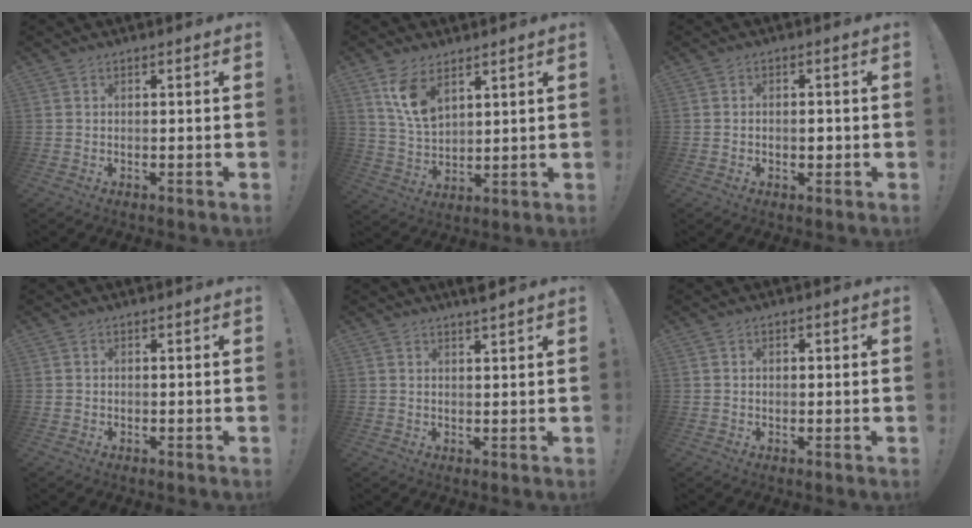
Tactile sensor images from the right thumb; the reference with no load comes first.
{"total": 9.9, "force": [6.0, 5.1, 6.1], "torque": [-0.122, -0.024, 0.114]}
{"total": 2.3, "force": [-0.7, 1.7, 1.4], "torque": [-0.011, 0.000, -0.015]}
{"total": 0.6, "force": [-0.2, 0.6, 0.2], "torque": [-0.006, 0.003, -0.002]}
{"total": 2.7, "force": [2.3, -0.1, 1.4], "torque": [-0.021, -0.017, 0.039]}
{"total": 0.9, "force": [-0.2, 0.7, 0.5], "torque": [-0.007, 0.003, -0.004]}